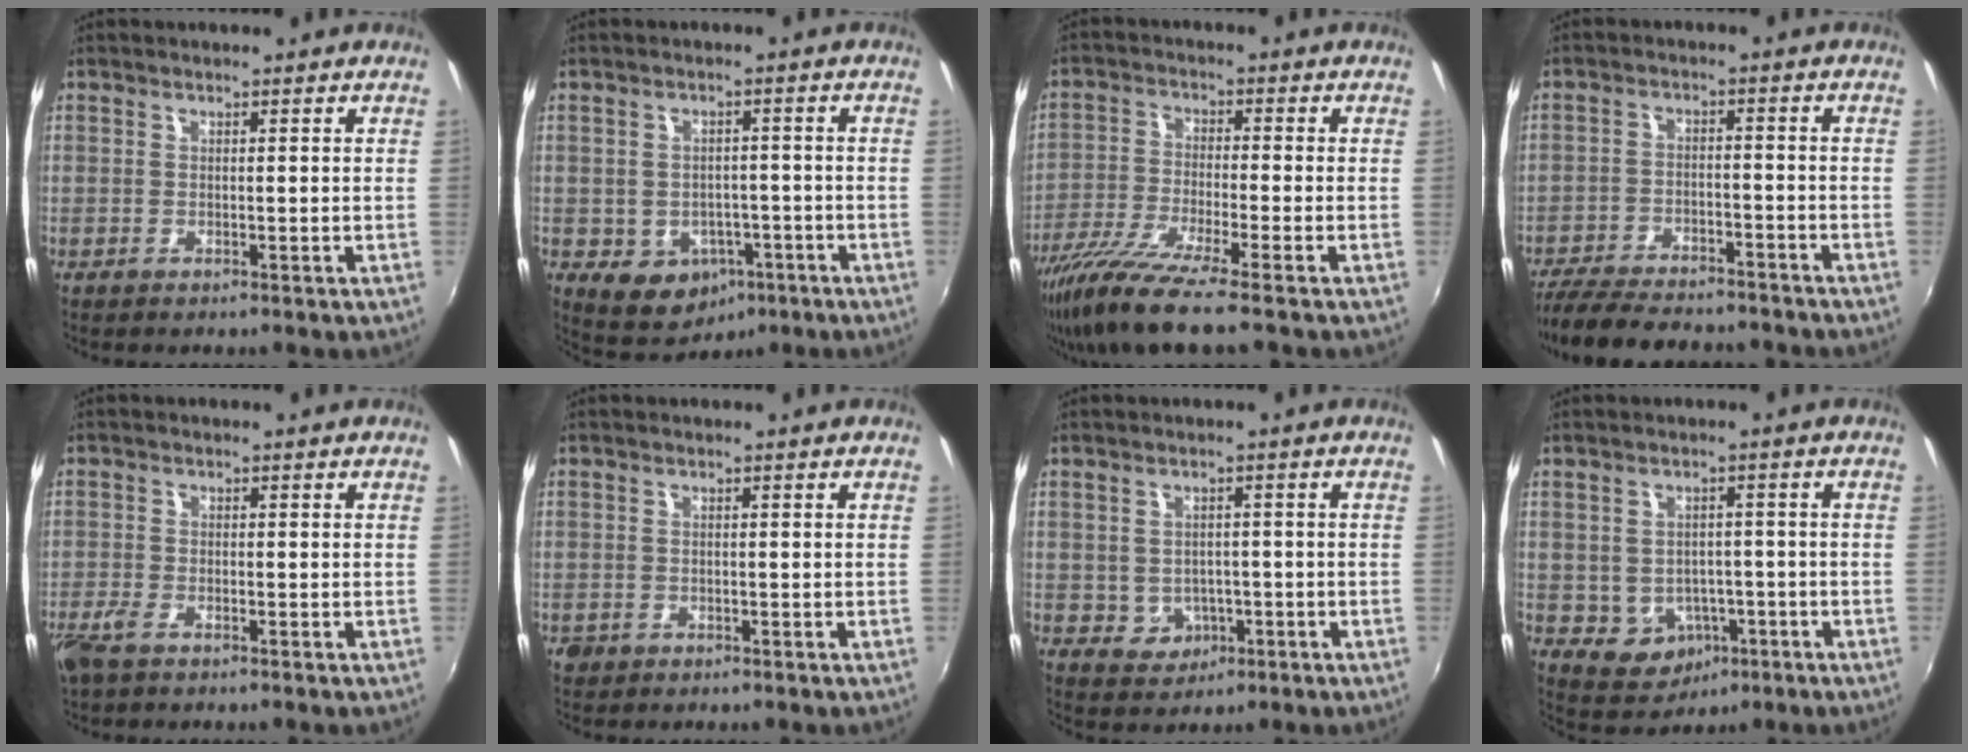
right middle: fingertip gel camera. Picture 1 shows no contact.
{"total": 8.6, "force": [-3.9, 6.8, 3.4], "torque": [-0.074, 0.003, -0.034]}
{"total": 11.8, "force": [-9.0, 0.3, 7.6], "torque": [-0.166, -0.038, -0.168]}
{"total": 17.6, "force": [-15.0, 4.7, 7.9], "torque": [-0.165, -0.027, -0.224]}
{"total": 3.6, "force": [-2.5, 1.3, 2.2], "torque": [-0.057, -0.008, -0.050]}
{"total": 1.8, "force": [-0.9, 1.5, 0.5], "torque": [-0.014, -0.004, -0.015]}
{"total": 4.6, "force": [-1.2, 4.2, 1.2], "torque": [-0.033, 0.006, -0.005]}
{"total": 6.8, "force": [-2.4, 5.9, 2.3], "torque": [-0.060, 0.005, -0.016]}